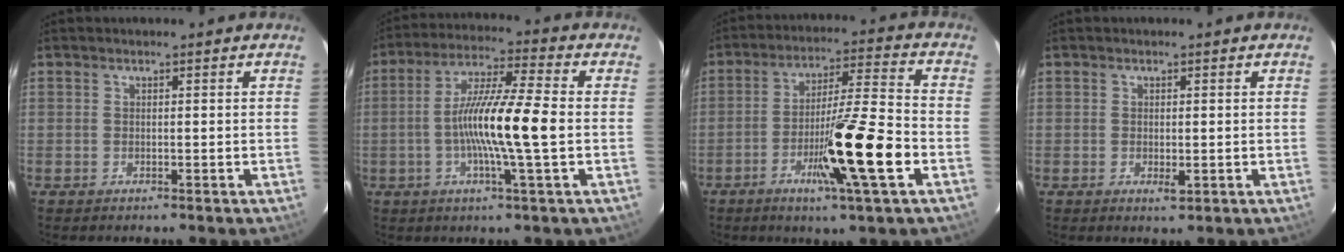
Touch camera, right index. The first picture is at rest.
{"total": 12.5, "force": [-1.5, -0.2, 12.5], "torque": [-0.228, 0.000, -0.038]}
{"total": 14.4, "force": [-5.2, -0.6, 13.4], "torque": [-0.228, -0.012, -0.092]}
{"total": 1.5, "force": [-0.4, 0.5, 1.4], "torque": [-0.024, -0.004, -0.003]}